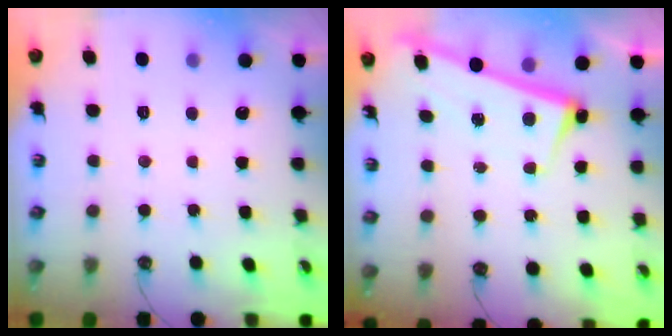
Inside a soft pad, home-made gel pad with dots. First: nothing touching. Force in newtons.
{"total": 2.8, "press": 2.8, "slide": 0.4}